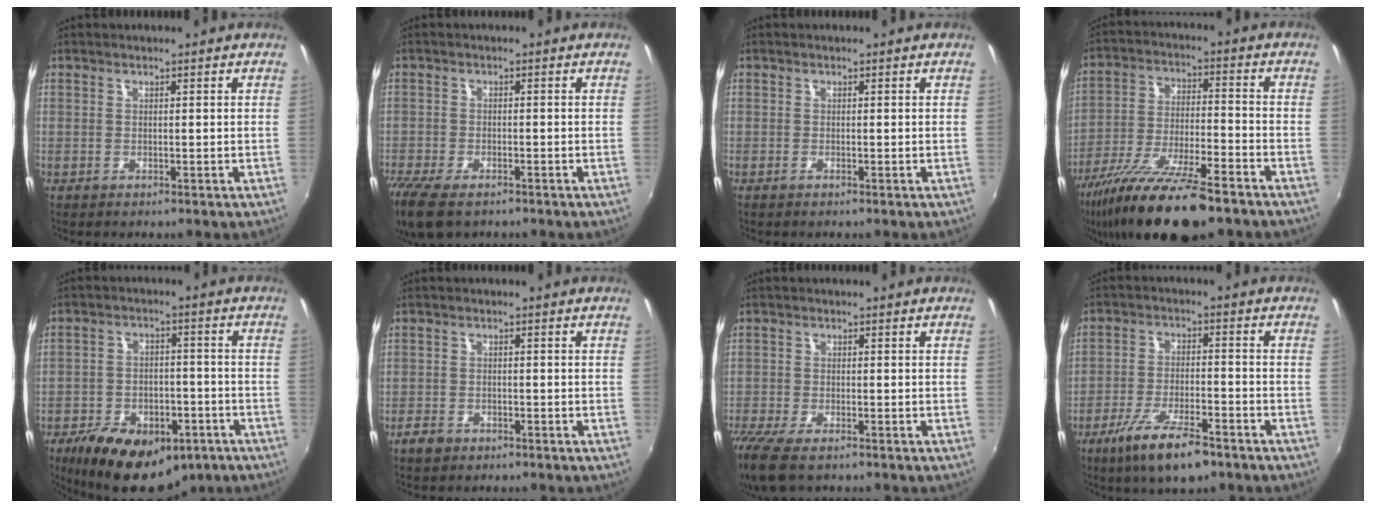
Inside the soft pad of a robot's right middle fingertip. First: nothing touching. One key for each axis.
{"total": 10.0, "fx": -7.3, "fy": 3.9, "fz": 5.6, "tx": -0.143, "ty": -0.044, "tz": -0.135}
{"total": 0.5, "fx": -0.4, "fy": -0.1, "fz": 0.3, "tx": -0.006, "ty": -0.002, "tz": -0.010}
{"total": 19.6, "fx": -14.6, "fy": 4.3, "fz": 12.3, "tx": -0.235, "ty": -0.042, "tz": -0.249}
{"total": 18.4, "fx": -11.5, "fy": 10.0, "fz": 10.4, "tx": -0.216, "ty": -0.008, "tz": -0.161}
{"total": 3.0, "fx": -2.1, "fy": 1.8, "fz": 1.2, "tx": -0.033, "ty": 0.001, "tz": -0.037}
{"total": 9.5, "fx": -7.0, "fy": 2.9, "fz": 5.8, "tx": -0.141, "ty": -0.045, "tz": -0.130}
{"total": 11.0, "fx": -7.3, "fy": 3.0, "fz": 7.7, "tx": -0.166, "ty": -0.022, "tz": -0.128}